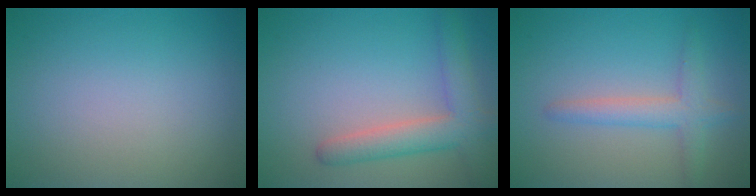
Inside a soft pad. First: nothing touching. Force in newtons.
{"total": 4.3, "press": 4.3, "slide": 0.2}
{"total": 2.6, "press": 2.6, "slide": 0.2}